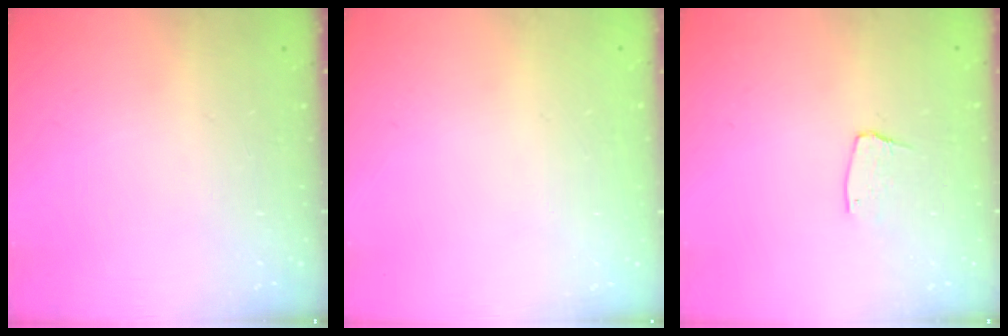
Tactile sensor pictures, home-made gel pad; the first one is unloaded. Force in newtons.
{"total": 0.0}
{"total": 4.7, "press": 4.7, "slide": 0.3}